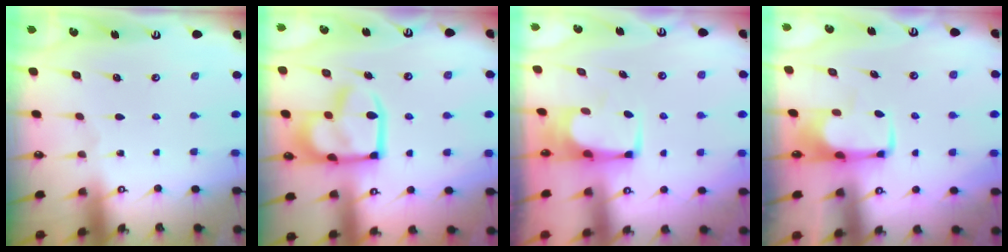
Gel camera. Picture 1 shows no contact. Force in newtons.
{"total": 16.3, "press": 16.2, "slide": 1.9}
{"total": 5.9, "press": 5.9, "slide": 0.3}
{"total": 1.9, "press": 1.9, "slide": 0.4}